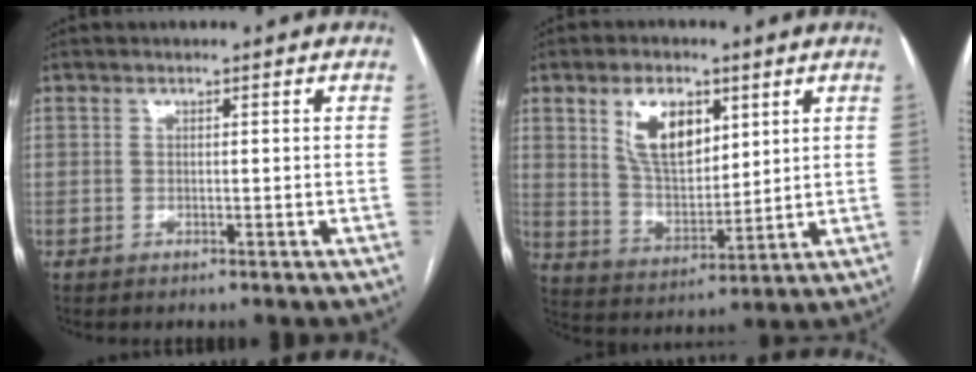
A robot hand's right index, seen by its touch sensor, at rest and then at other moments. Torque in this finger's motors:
{"motor_torque": [0.82, 0.72, 0.54, 0.16]}